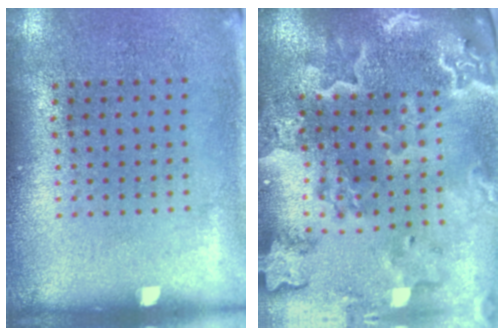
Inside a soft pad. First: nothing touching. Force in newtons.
{"total": 4.0, "press": 3.3, "slide": 2.2}